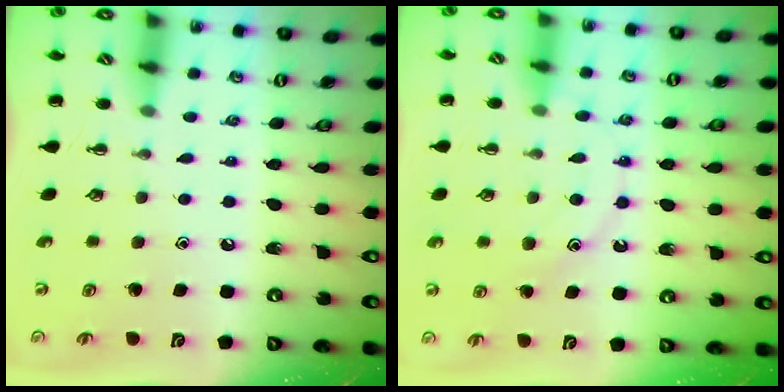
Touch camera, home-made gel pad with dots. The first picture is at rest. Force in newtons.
{"total": 11.2, "press": 11.2, "slide": 0.6}